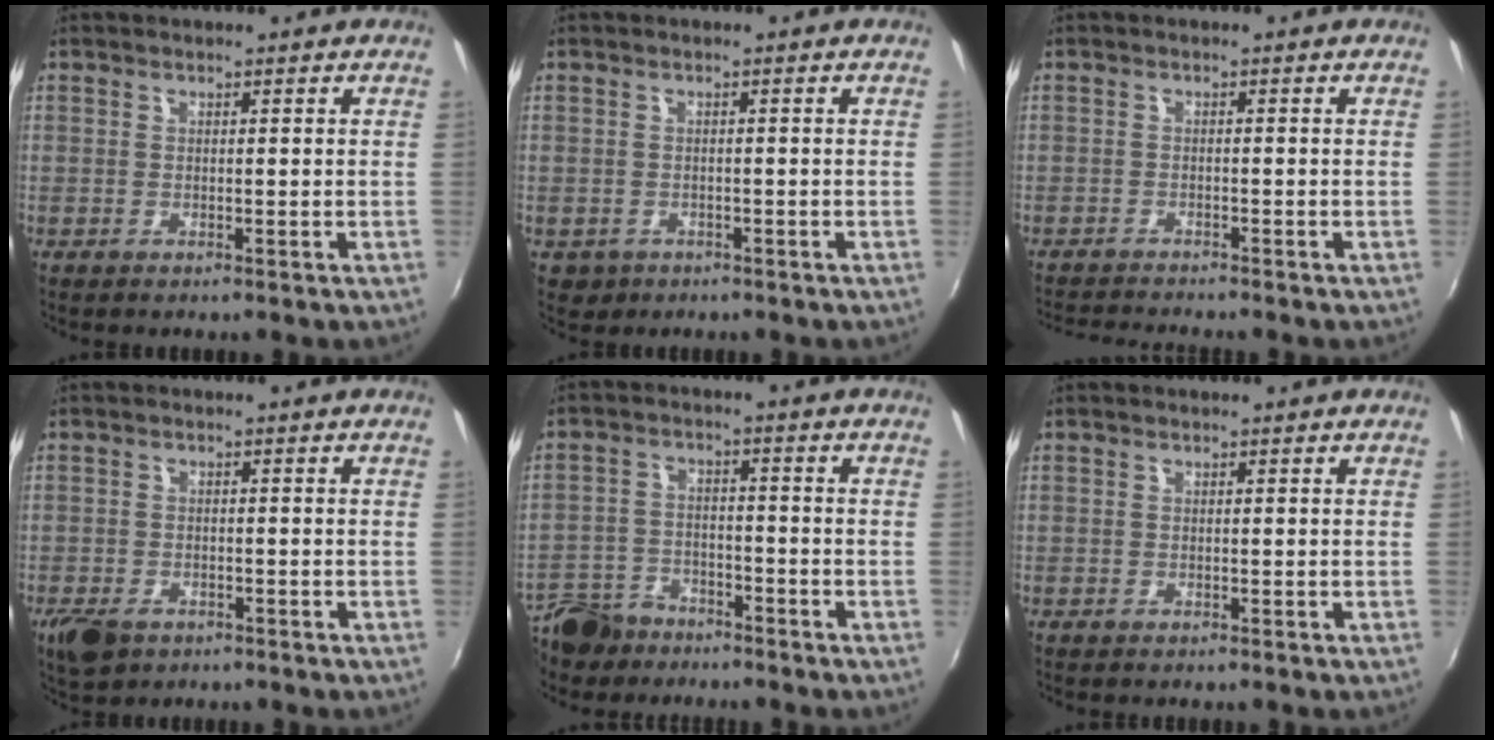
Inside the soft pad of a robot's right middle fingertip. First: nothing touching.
{"total": 2.7, "force": [-1.0, 2.4, 0.9], "torque": [-0.024, -0.003, -0.010]}
{"total": 4.4, "force": [-4.3, -0.3, 0.9], "torque": [-0.034, -0.013, -0.078]}
{"total": 5.3, "force": [-3.3, 3.2, 2.7], "torque": [-0.070, -0.016, -0.058]}
{"total": 10.4, "force": [-8.3, 5.3, 3.3], "torque": [-0.101, -0.003, -0.149]}
{"total": 0.0}